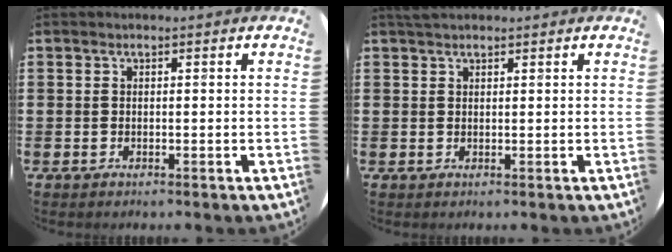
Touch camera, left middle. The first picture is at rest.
{"total": 1.4, "force": [1.3, 0.4, 0.3], "torque": [-0.007, 0.005, 0.024]}